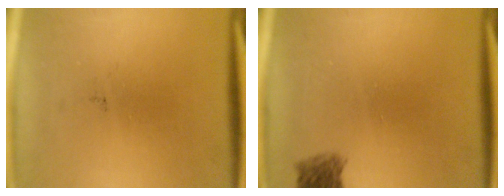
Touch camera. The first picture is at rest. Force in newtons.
{"total": 2.6}